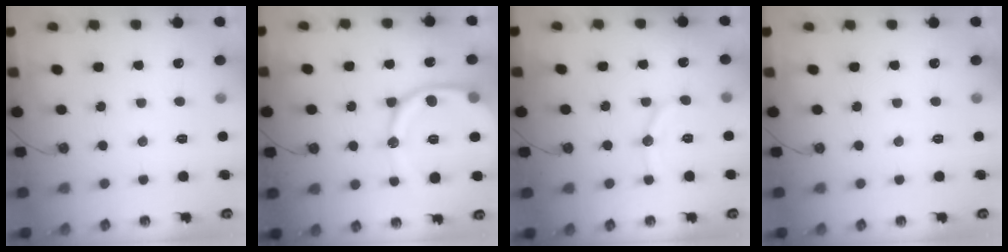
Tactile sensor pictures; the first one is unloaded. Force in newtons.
{"total": 17.7, "press": 17.6, "slide": 1.8}
{"total": 8.8, "press": 8.7, "slide": 0.7}
{"total": 0.0}